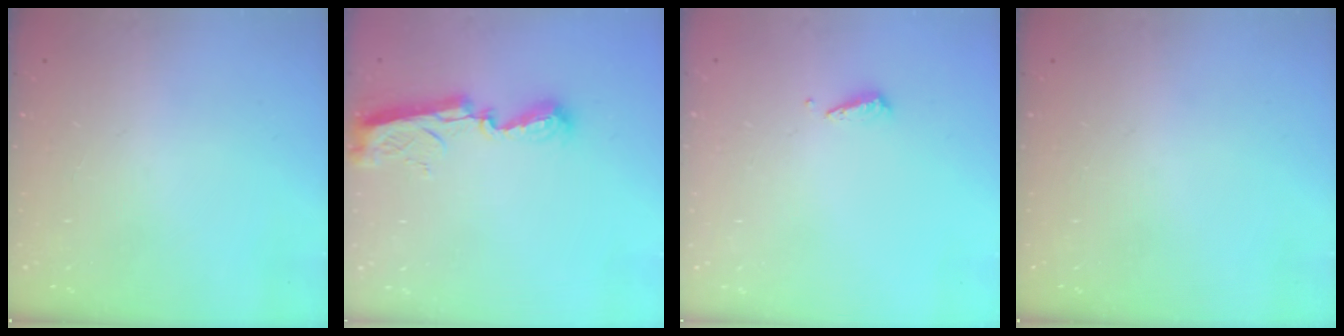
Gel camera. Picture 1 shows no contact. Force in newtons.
{"total": 9.1, "press": 9.1, "slide": 0.6}
{"total": 2.9, "press": 2.9, "slide": 0.4}
{"total": 0.0}